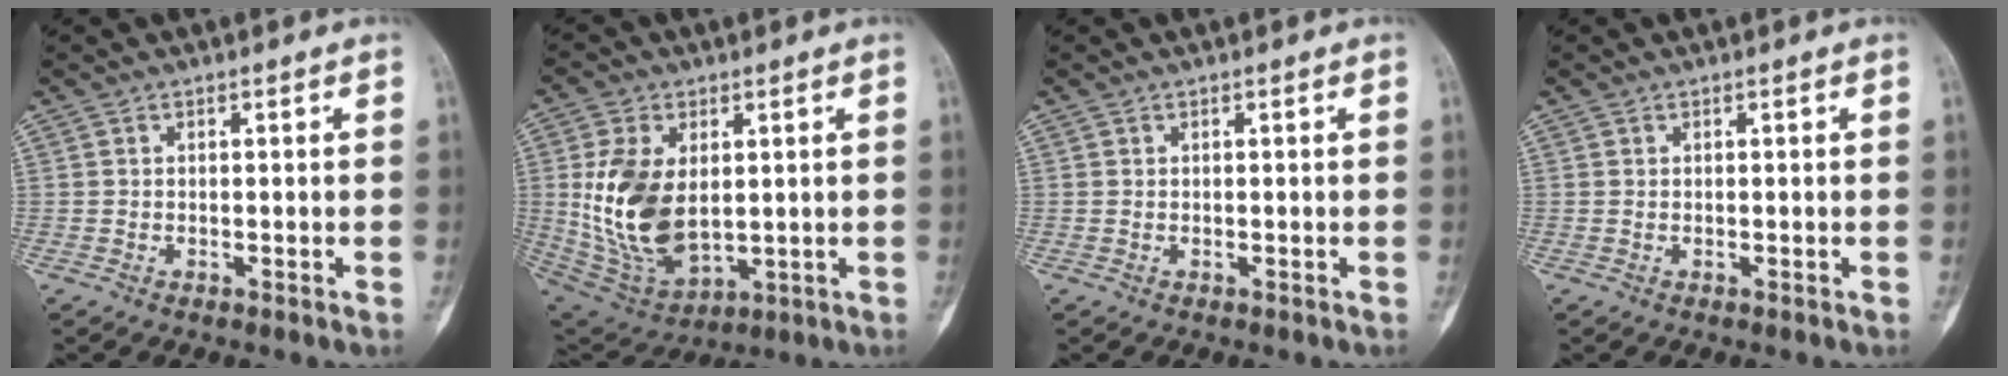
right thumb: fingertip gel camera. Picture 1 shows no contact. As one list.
[{"total": 16.5, "force": [1.6, 10.0, 13.1], "torque": [-0.244, -0.014, 0.052]}, {"total": 0.0}, {"total": 0.0}]